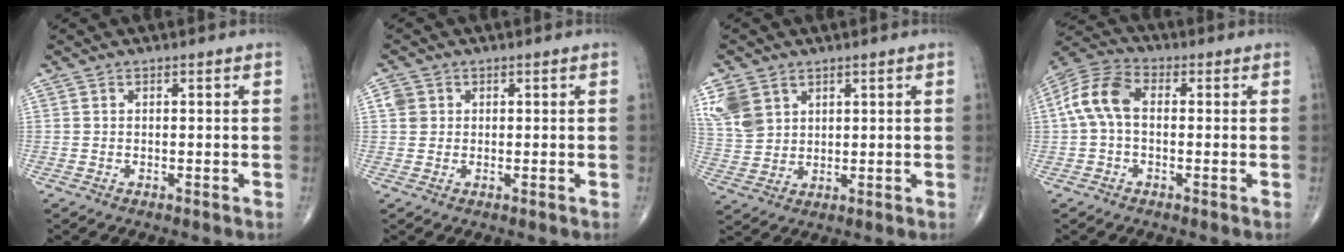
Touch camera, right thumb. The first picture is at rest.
{"total": 2.4, "force": [0.6, 2.2, 0.7], "torque": [-0.003, 0.002, 0.010]}
{"total": 8.4, "force": [4.2, 6.0, 4.1], "torque": [-0.078, -0.008, 0.097]}
{"total": 9.2, "force": [0.2, 5.8, 7.2], "torque": [-0.152, 0.029, -0.006]}